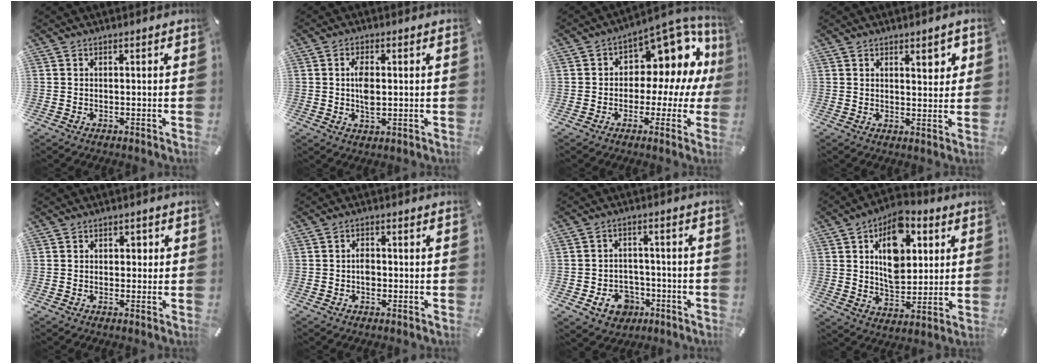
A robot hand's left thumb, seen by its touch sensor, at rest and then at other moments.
{"total": 5.9, "force": [0.7, 3.4, 4.8], "torque": [-0.089, 0.000, 0.006]}
{"total": 11.3, "force": [4.6, 7.6, 7.0], "torque": [-0.096, -0.055, 0.080]}
{"total": 4.3, "force": [2.4, 2.2, 2.8], "torque": [-0.028, -0.010, 0.035]}
{"total": 2.3, "force": [-0.1, 1.8, 1.3], "torque": [-0.011, 0.003, -0.011]}
{"total": 2.6, "force": [-0.5, 1.9, 1.7], "torque": [-0.033, 0.005, -0.009]}
{"total": 8.3, "force": [-3.6, 6.6, 3.6], "torque": [-0.067, 0.027, -0.062]}
{"total": 14.8, "force": [5.2, 10.1, 9.5], "torque": [-0.134, -0.016, 0.093]}